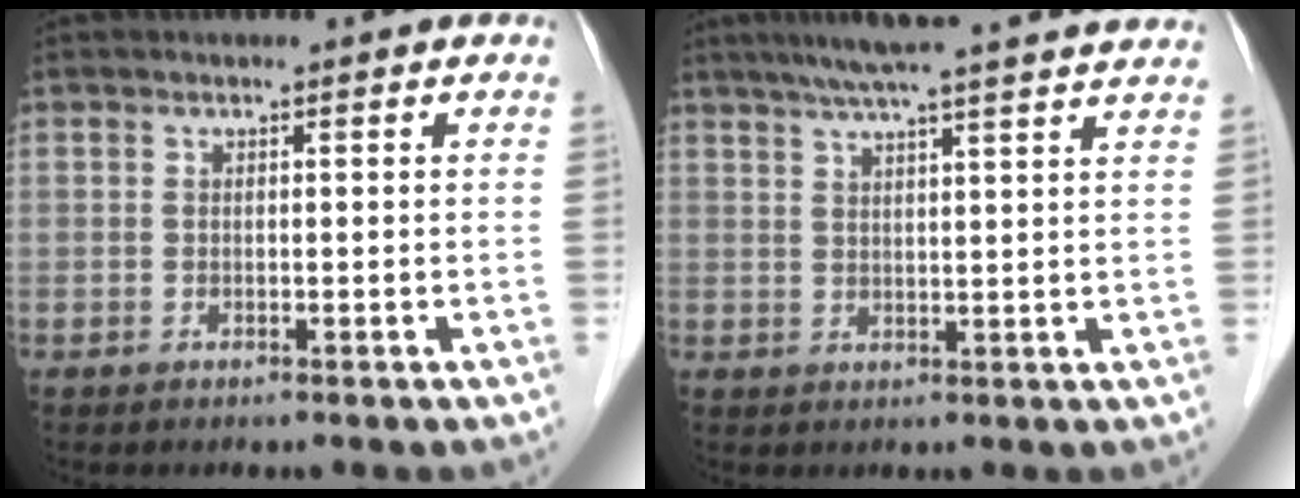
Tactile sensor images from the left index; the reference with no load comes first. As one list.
[{"total": 18.1, "force": [15.9, 0.3, 8.7], "torque": [-0.136, 0.022, 0.204]}]